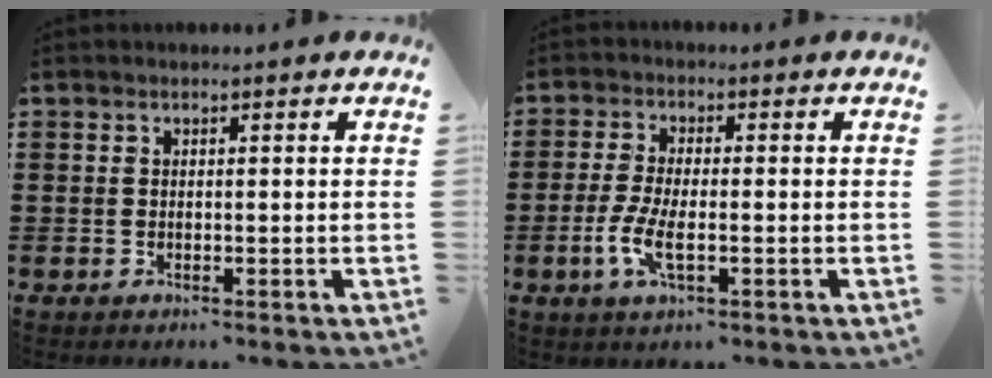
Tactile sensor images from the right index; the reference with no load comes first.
{"total": 5.1, "force": [-1.6, 1.4, 4.7], "torque": [-0.106, -0.011, -0.035]}